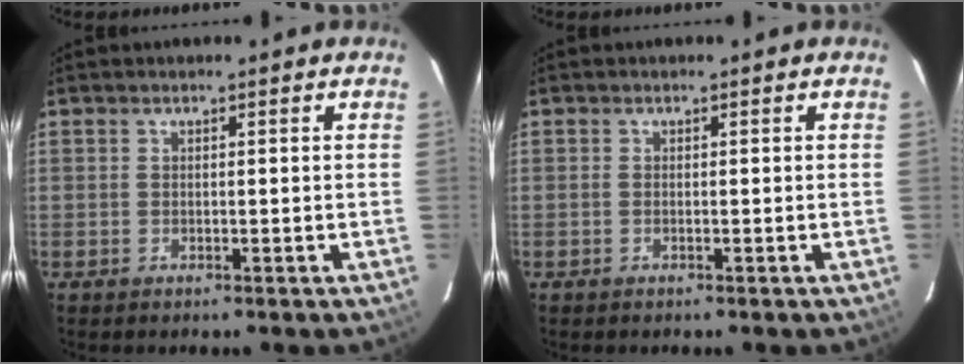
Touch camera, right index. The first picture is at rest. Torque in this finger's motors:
{"motor_torque": [0.08, 0.05, 0.02, 0.01]}